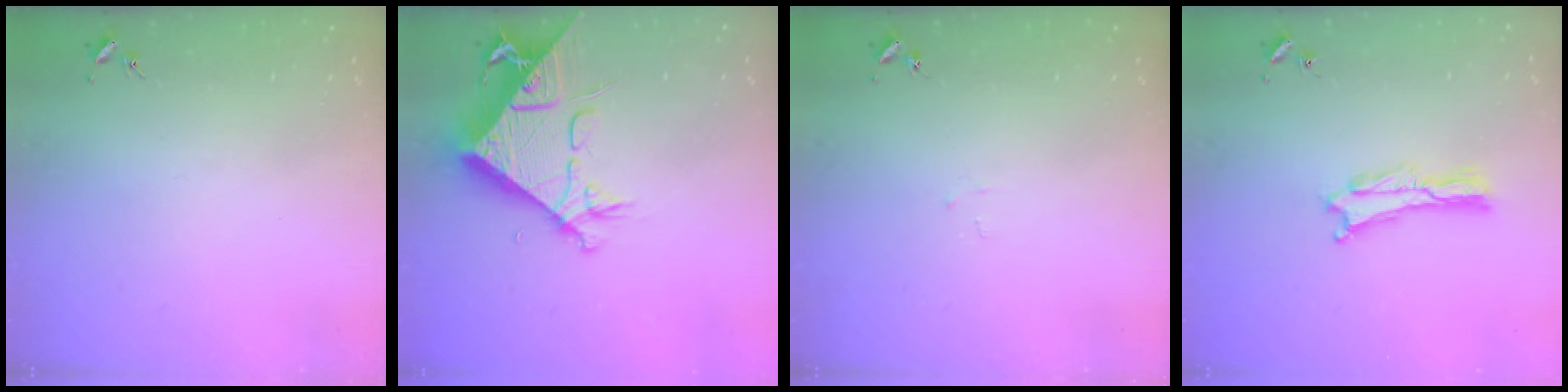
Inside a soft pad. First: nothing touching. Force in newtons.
{"total": 9.7, "press": 9.7, "slide": 1.3}
{"total": 1.0, "press": 1.0, "slide": 0.1}
{"total": 0.7, "press": 0.6, "slide": 0.2}